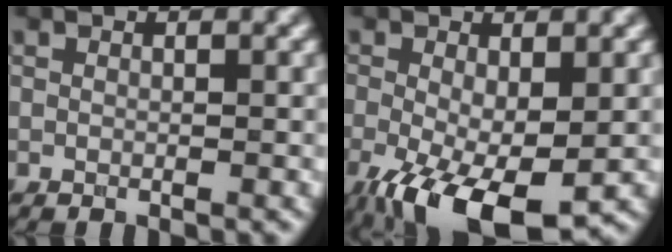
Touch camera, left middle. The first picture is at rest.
{"total": 8.3, "force": [-3.4, 3.6, 6.6], "torque": [-0.139, -0.027, -0.050]}